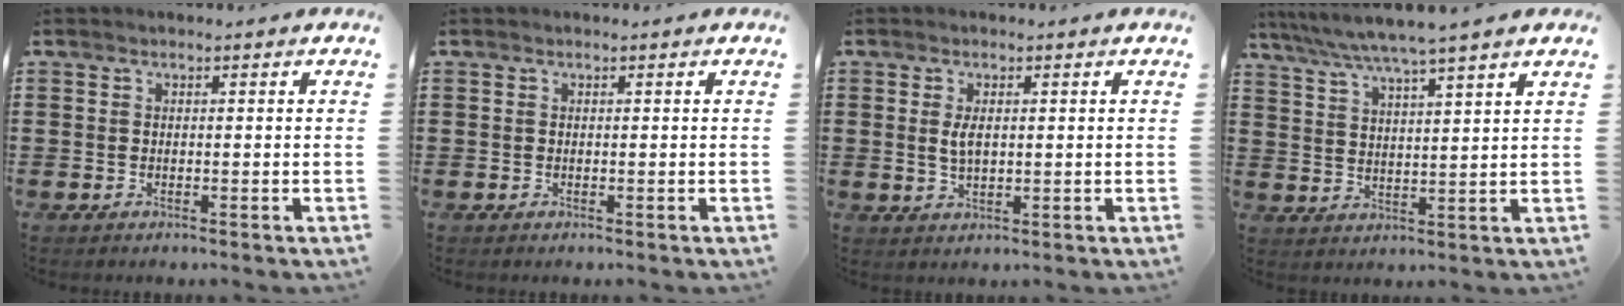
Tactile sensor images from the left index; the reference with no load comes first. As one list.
[{"total": 0.0}, {"total": 2.7, "force": [0.6, 1.2, 2.4], "torque": [-0.051, 0.005, 0.009]}, {"total": 5.5, "force": [4.7, -0.8, 2.7], "torque": [-0.069, -0.027, 0.078]}]